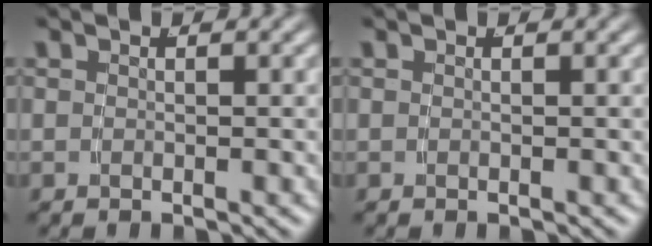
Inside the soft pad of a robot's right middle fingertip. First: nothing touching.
{"total": 0.0}